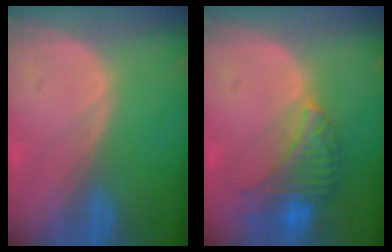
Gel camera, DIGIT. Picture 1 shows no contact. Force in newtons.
{"total": 8.1, "press": 7.0, "slide": 4.0}